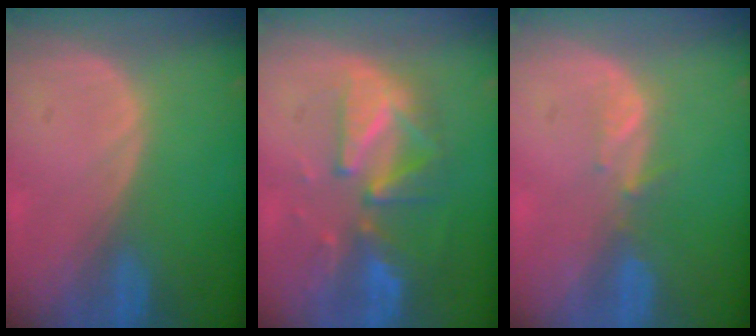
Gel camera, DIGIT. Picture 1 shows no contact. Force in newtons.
{"total": 9.8, "press": 8.6, "slide": 4.7}
{"total": 1.9, "press": 1.8, "slide": 0.7}